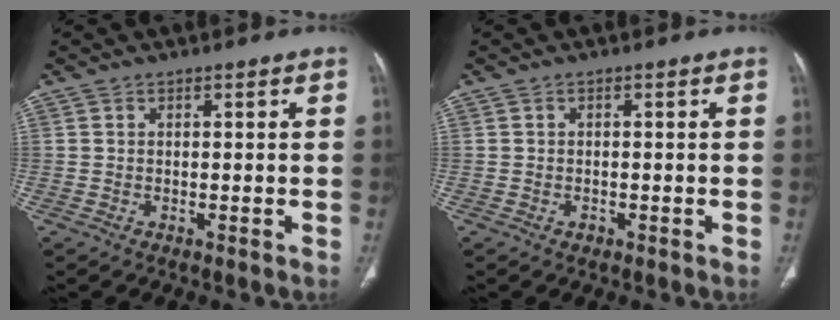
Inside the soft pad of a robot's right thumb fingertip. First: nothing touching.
{"total": 0.9, "force": [-0.4, 0.7, 0.4], "torque": [-0.003, 0.002, -0.003]}